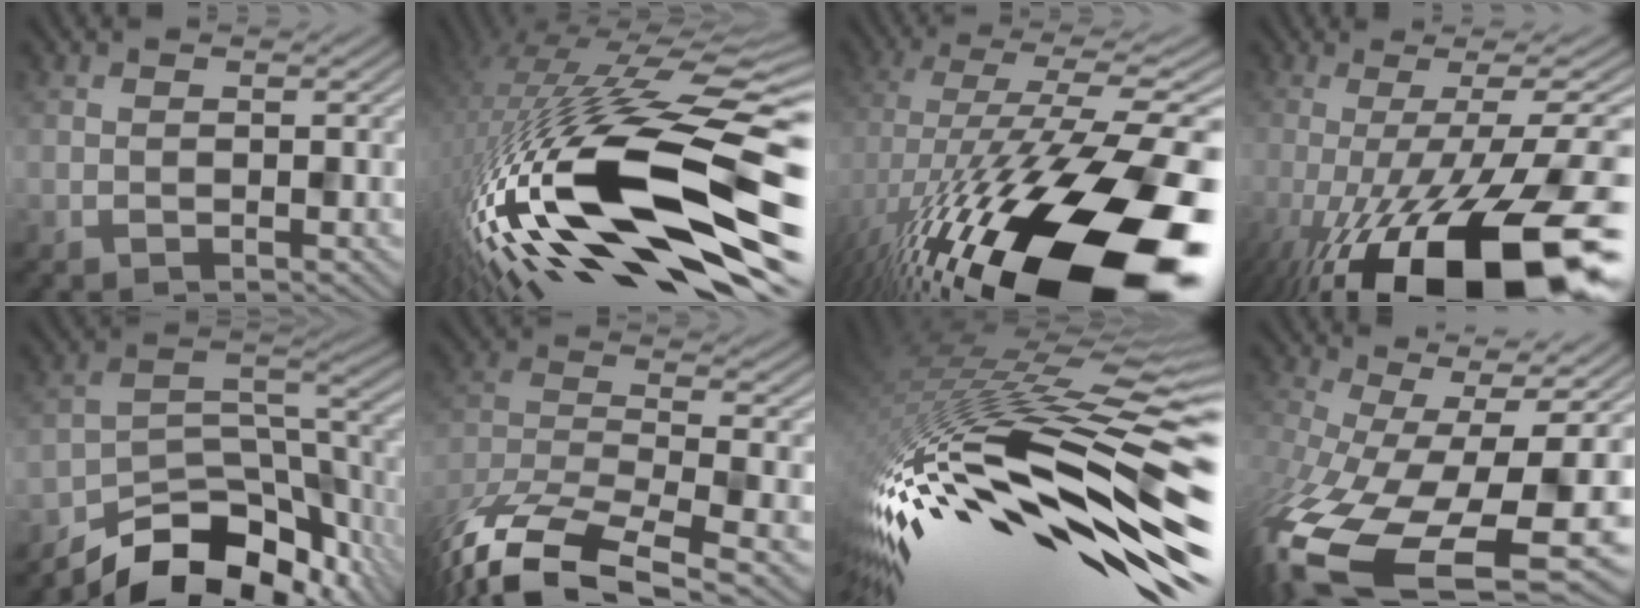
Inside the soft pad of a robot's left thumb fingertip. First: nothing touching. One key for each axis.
{"total": 19.3, "fx": -4.7, "fy": 6.0, "fz": 17.8, "tx": -0.331, "ty": -0.012, "tz": -0.083}
{"total": 19.6, "fx": -8.6, "fy": 7.7, "fz": 15.9, "tx": -0.281, "ty": -0.035, "tz": -0.123}
{"total": 19.8, "fx": -8.9, "fy": 5.3, "fz": 16.8, "tx": -0.239, "ty": -0.008, "tz": -0.150}
{"total": 12.4, "fx": -10.1, "fy": 5.1, "fz": 5.0, "tx": -0.073, "ty": -0.003, "tz": -0.169}
{"total": 15.0, "fx": -11.1, "fy": 5.0, "fz": 8.7, "tx": -0.206, "ty": -0.034, "tz": -0.164}
{"total": 17.2, "fx": -5.0, "fy": 5.4, "fz": 15.6, "tx": -0.289, "ty": -0.044, "tz": -0.076}
{"total": 15.9, "fx": -6.1, "fy": 7.1, "fz": 12.9, "tx": -0.310, "ty": -0.058, "tz": -0.072}